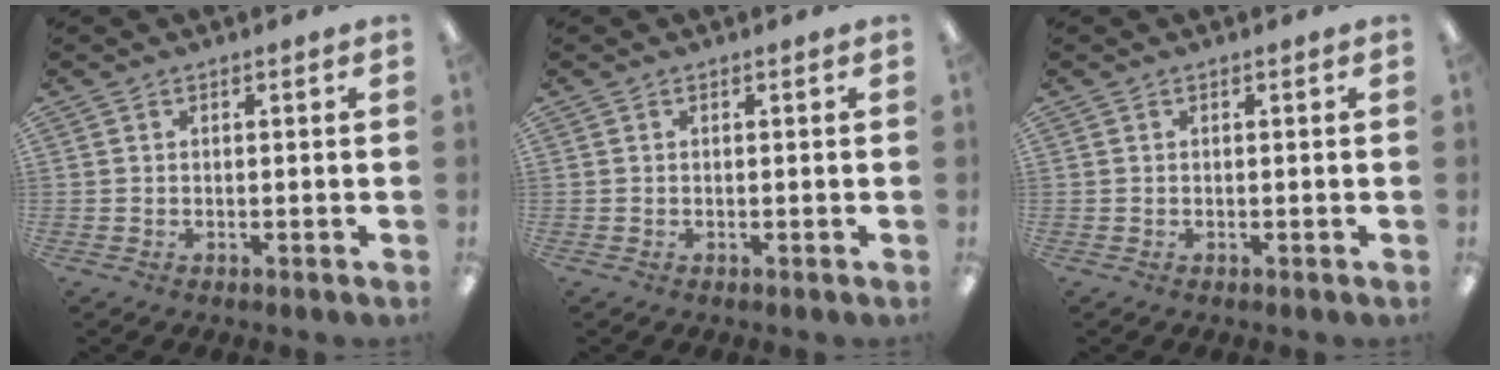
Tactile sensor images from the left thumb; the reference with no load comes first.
{"total": 0.0}
{"total": 0.0}